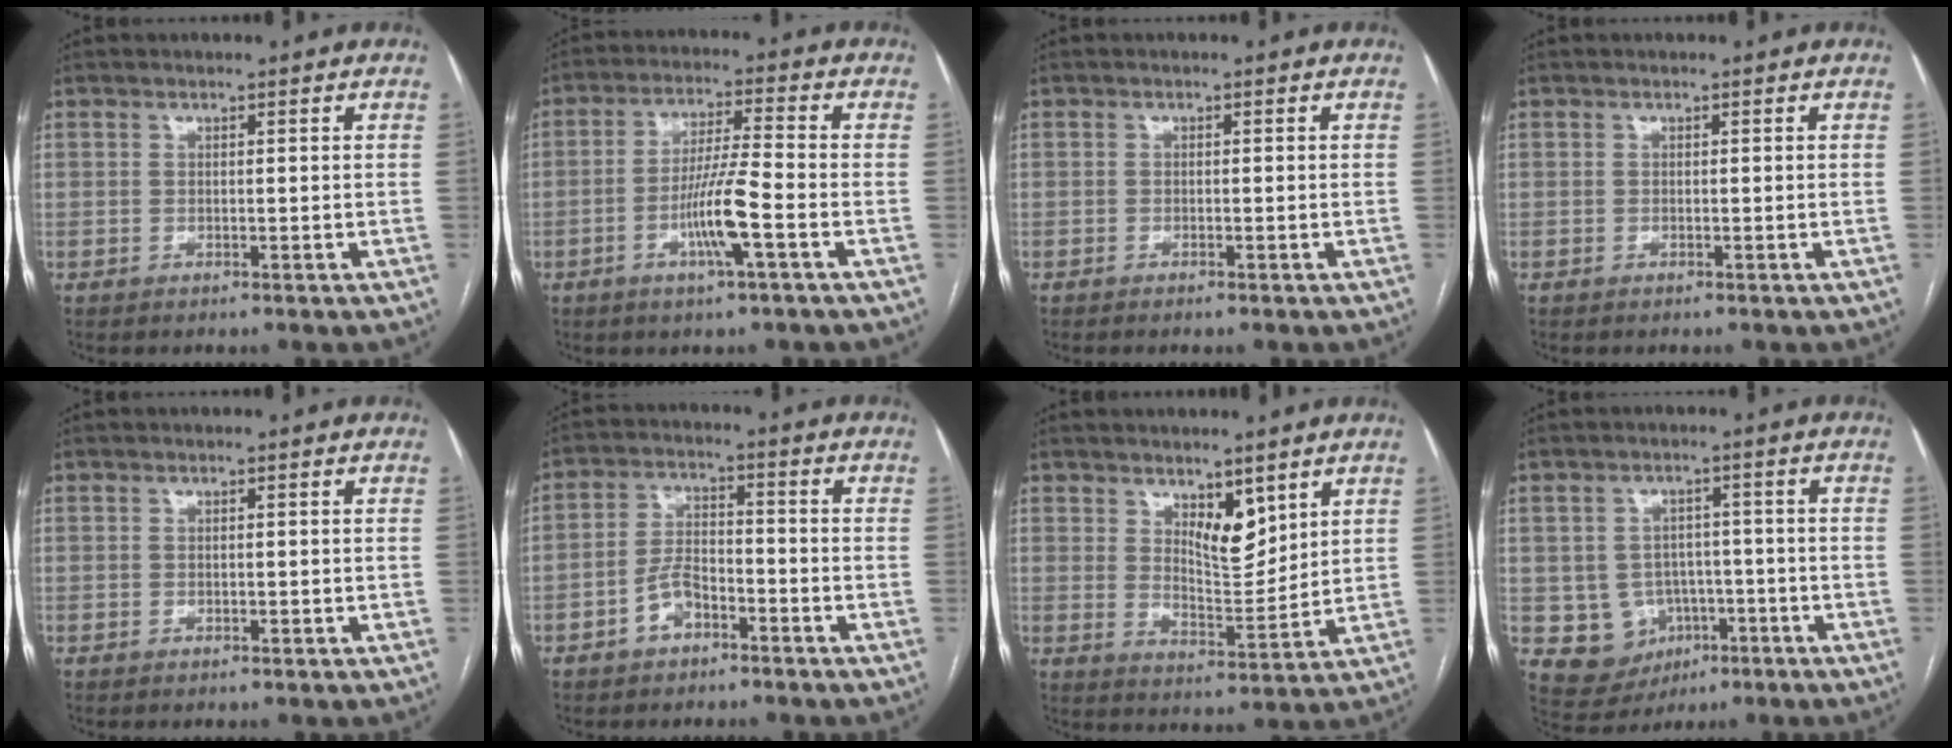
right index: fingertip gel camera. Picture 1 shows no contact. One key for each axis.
{"total": 8.3, "fx": -3.1, "fy": -0.1, "fz": 7.8, "tx": -0.150, "ty": -0.003, "tz": -0.058}
{"total": 0.8, "fx": -0.6, "fy": 0.0, "fz": 0.5, "tx": -0.013, "ty": -0.001, "tz": -0.010}
{"total": 0.0}
{"total": 0.6, "fx": -0.1, "fy": 0.3, "fz": 0.5, "tx": -0.011, "ty": -0.001, "tz": 0.000}
{"total": 5.5, "fx": -3.0, "fy": 2.9, "fz": 3.5, "tx": -0.074, "ty": 0.015, "tz": -0.057}
{"total": 6.6, "fx": 3.8, "fy": 2.6, "fz": 4.6, "tx": -0.079, "ty": -0.015, "tz": 0.070}
{"total": 7.5, "fx": -2.0, "fy": 6.9, "fz": 2.1, "tx": -0.033, "ty": 0.017, "tz": -0.017}